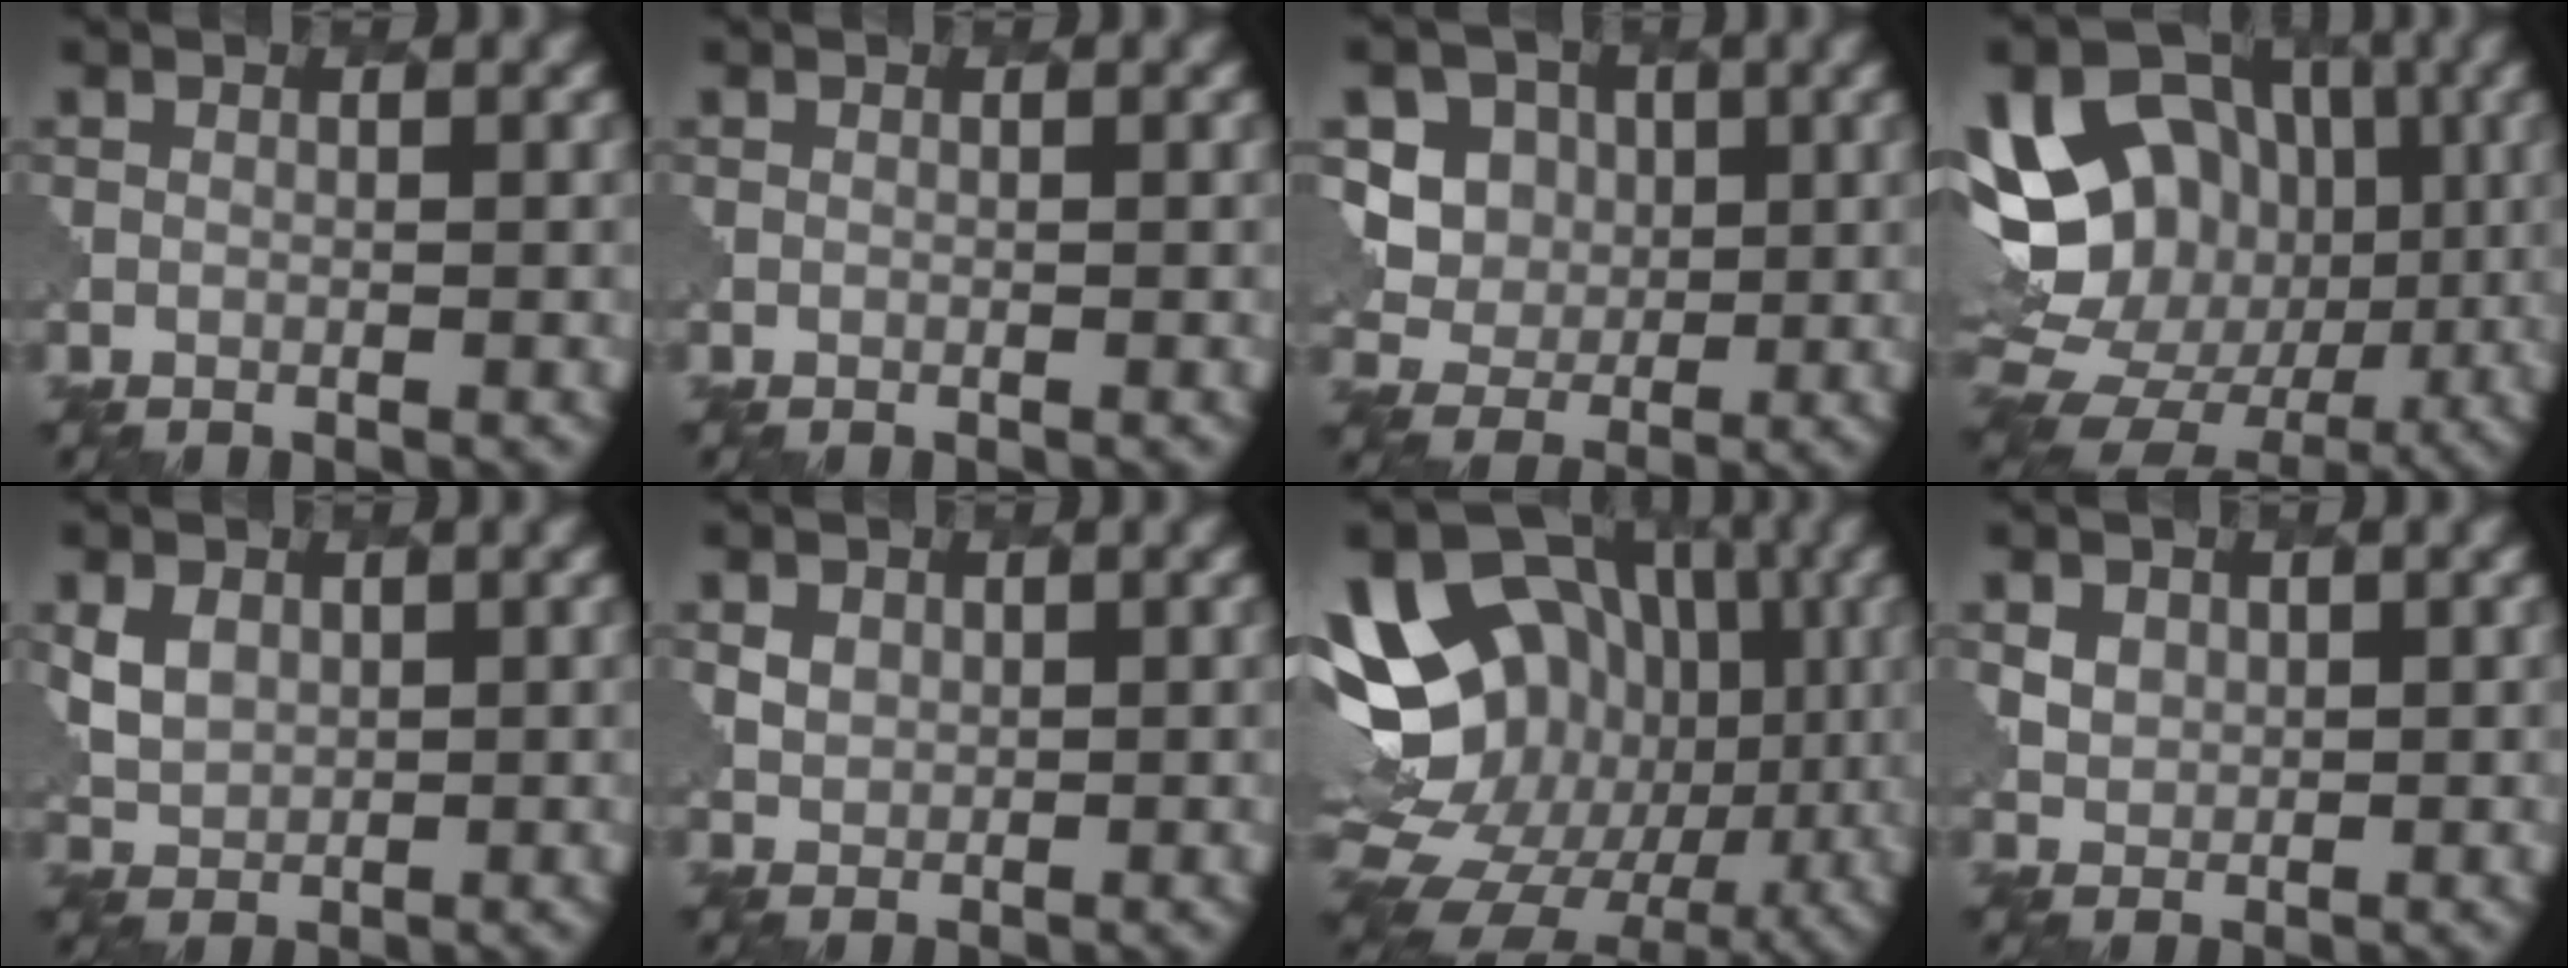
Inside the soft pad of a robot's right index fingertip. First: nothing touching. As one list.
[{"total": 0.0}, {"total": 6.6, "force": [2.3, 5.7, 2.3], "torque": [-0.049, 0.006, 0.033]}, {"total": 18.3, "force": [2.6, 15.6, 9.3], "torque": [-0.198, 0.034, 0.040]}, {"total": 2.8, "force": [1.2, 2.2, 1.3], "torque": [-0.034, -0.001, 0.023]}, {"total": 1.8, "force": [1.1, 1.4, 0.3], "torque": [-0.008, -0.001, 0.019]}, {"total": 19.6, "force": [0.6, 16.0, 11.2], "torque": [-0.199, 0.037, 0.007]}, {"total": 2.9, "force": [1.7, 2.2, 0.9], "torque": [-0.027, 0.010, 0.030]}]